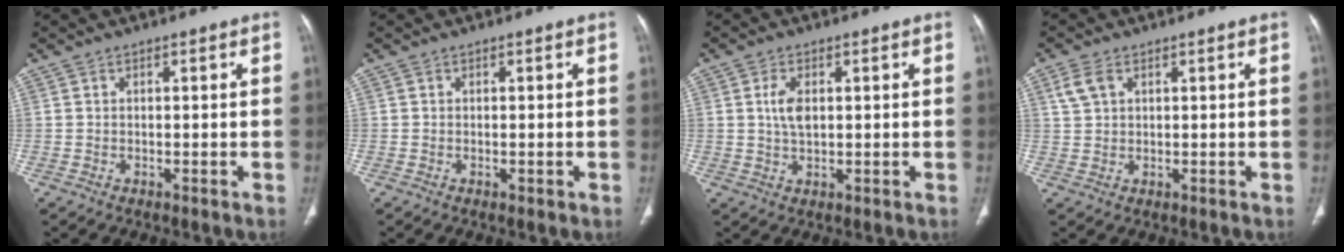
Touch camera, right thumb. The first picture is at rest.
{"total": 0.9, "force": [-0.3, 0.3, 0.8], "torque": [-0.010, -0.003, -0.002]}
{"total": 4.2, "force": [0.9, 2.2, 3.4], "torque": [-0.066, -0.003, 0.017]}
{"total": 3.6, "force": [1.6, 2.2, 2.3], "torque": [-0.053, 0.006, 0.039]}